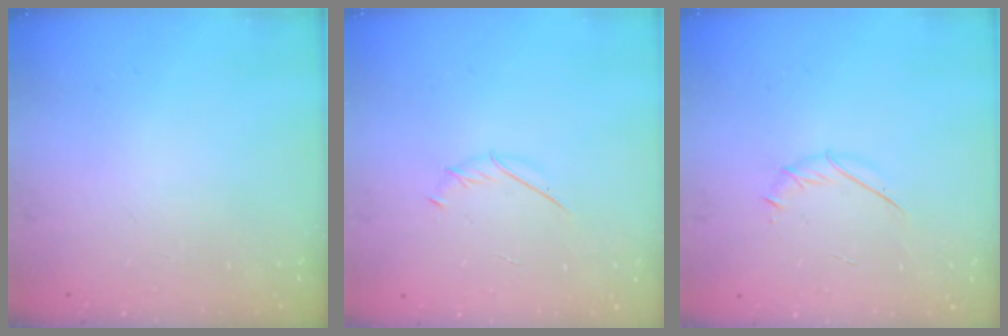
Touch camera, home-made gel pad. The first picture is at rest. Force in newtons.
{"total": 1.9, "press": 1.8, "slide": 0.6}
{"total": 2.7, "press": 2.6, "slide": 0.8}